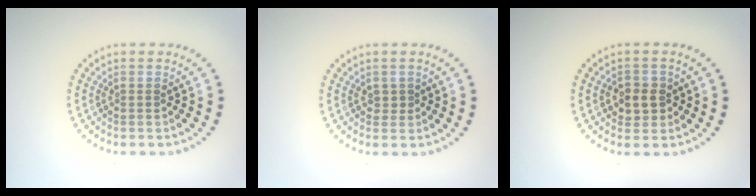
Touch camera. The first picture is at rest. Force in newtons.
{"total": 0.6, "press": 0.5, "slide": 0.2}
{"total": 2.5, "press": 2.4, "slide": 0.6}